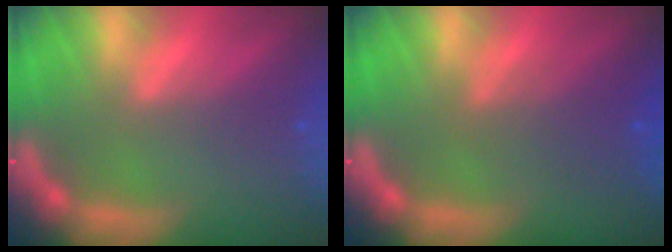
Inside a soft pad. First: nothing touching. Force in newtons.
{"total": 3.6}